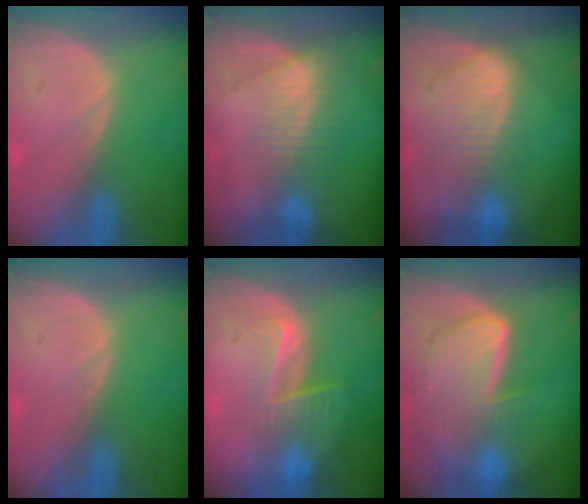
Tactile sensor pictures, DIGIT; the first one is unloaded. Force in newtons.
{"total": 7.2, "press": 6.2, "slide": 3.8}
{"total": 9.7, "press": 8.4, "slide": 5.0}
{"total": 0.0}
{"total": 6.5, "press": 5.6, "slide": 3.4}
{"total": 9.3, "press": 8.1, "slide": 4.6}